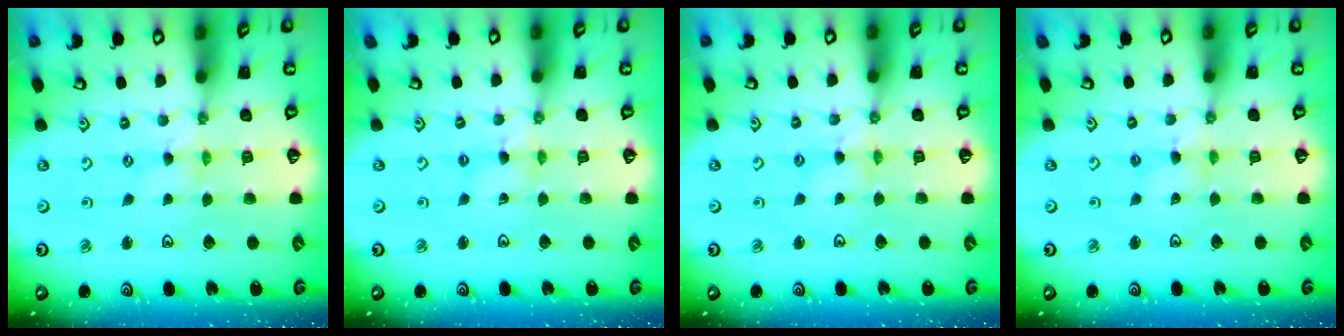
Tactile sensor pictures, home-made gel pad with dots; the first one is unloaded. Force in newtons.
{"total": 2.0, "press": 1.9, "slide": 0.3}
{"total": 3.6, "press": 3.5, "slide": 0.4}
{"total": 2.6, "press": 2.6, "slide": 0.2}